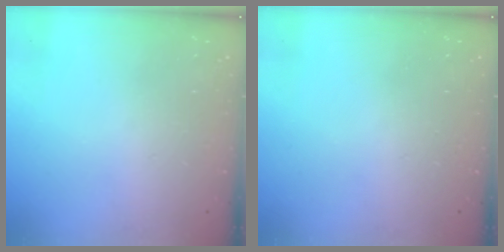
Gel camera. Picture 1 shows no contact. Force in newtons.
{"total": 0.0}